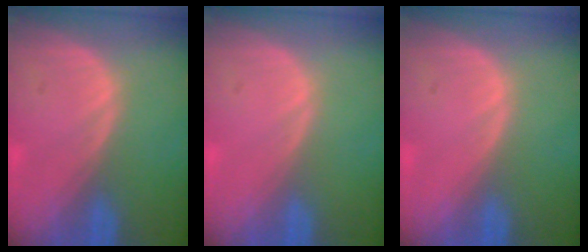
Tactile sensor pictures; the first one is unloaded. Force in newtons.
{"total": 0.0}
{"total": 0.0}